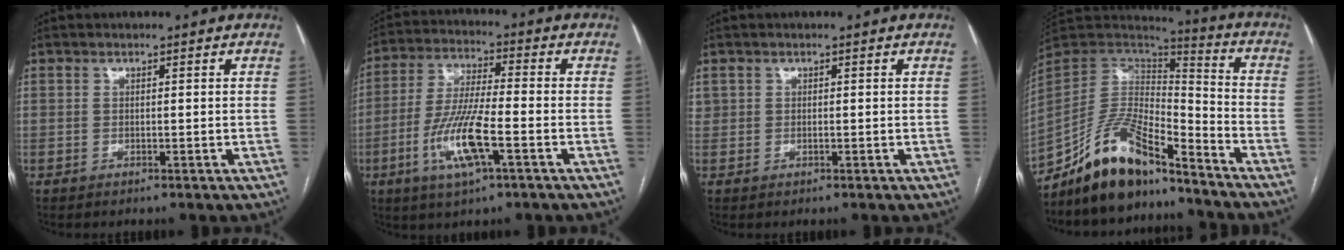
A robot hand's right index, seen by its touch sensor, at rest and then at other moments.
{"total": 11.4, "force": [-4.1, 1.7, 10.5], "torque": [-0.215, -0.009, -0.077]}
{"total": 1.3, "force": [0.5, 1.1, 0.3], "torque": [0.001, 0.011, 0.009]}
{"total": 13.8, "force": [-11.5, 3.6, 6.7], "torque": [-0.120, 0.032, -0.211]}